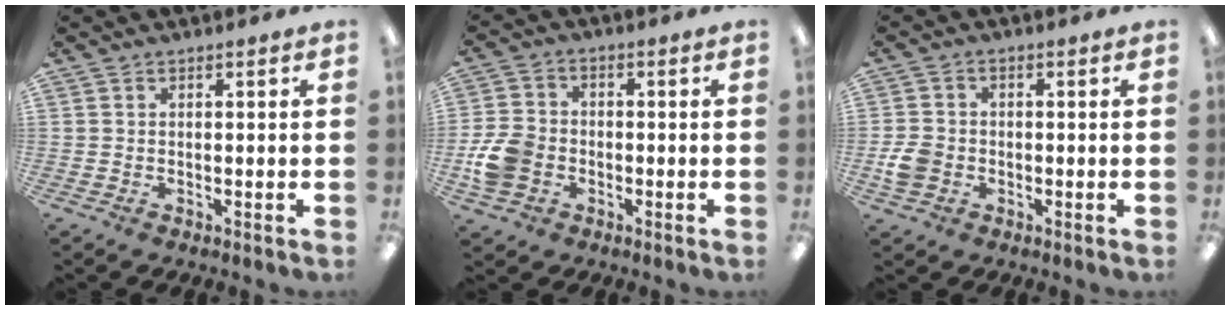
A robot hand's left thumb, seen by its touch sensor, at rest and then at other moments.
{"total": 8.8, "force": [-2.3, 7.0, 4.8], "torque": [-0.096, 0.019, -0.041]}
{"total": 5.1, "force": [-1.5, 4.1, 2.6], "torque": [-0.046, 0.006, -0.028]}